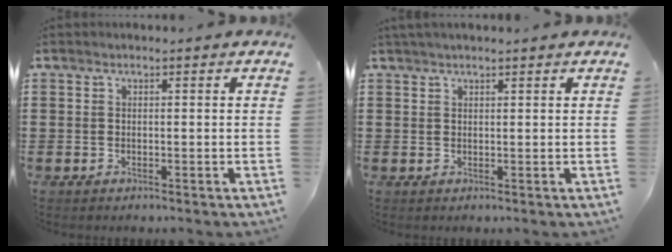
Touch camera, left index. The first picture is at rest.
{"total": 1.1, "force": [1.0, 0.1, 0.5], "torque": [-0.011, 0.001, 0.019]}